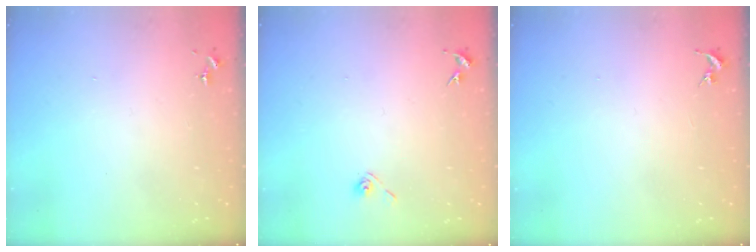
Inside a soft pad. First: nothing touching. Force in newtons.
{"total": 3.9, "press": 3.4, "slide": 2.0}
{"total": 0.0}